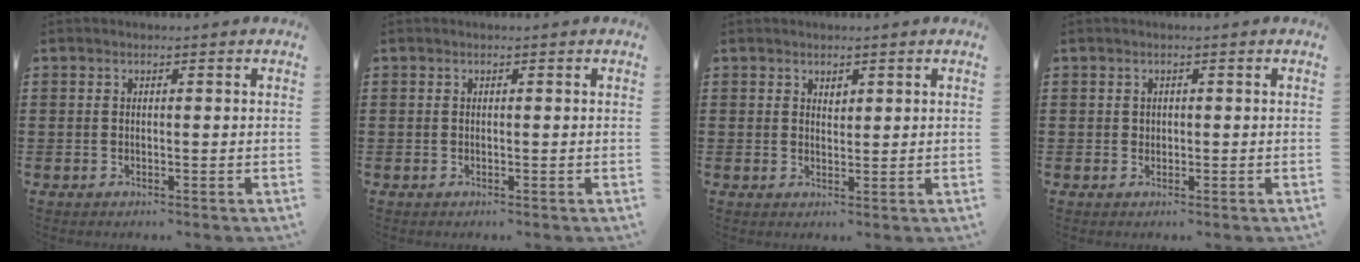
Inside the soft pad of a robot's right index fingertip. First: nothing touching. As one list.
[{"total": 0.0}, {"total": 1.5, "force": [1.2, 0.8, 0.5], "torque": [-0.011, 0.004, 0.022]}, {"total": 0.8, "force": [0.3, 0.7, 0.2], "torque": [-0.005, 0.003, 0.007]}]